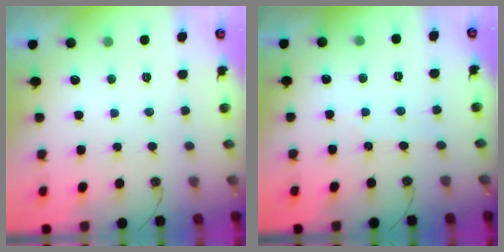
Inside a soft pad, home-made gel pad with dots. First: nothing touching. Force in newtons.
{"total": 2.4, "press": 2.4, "slide": 0.4}